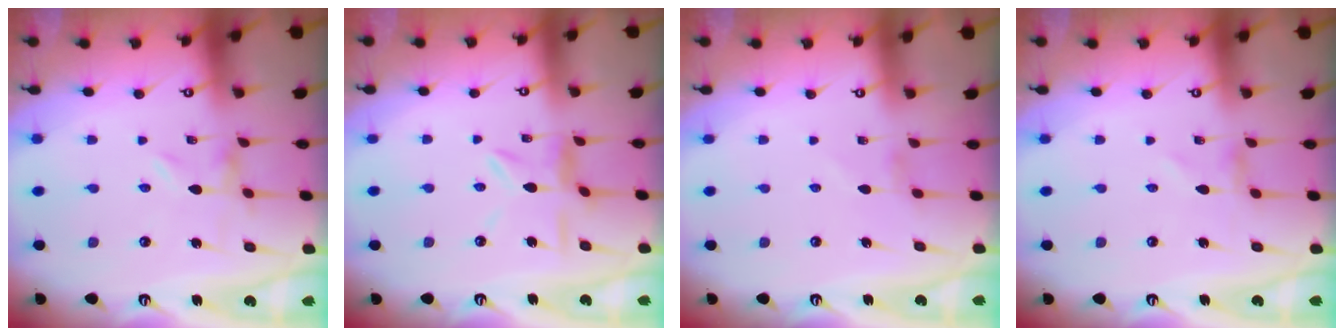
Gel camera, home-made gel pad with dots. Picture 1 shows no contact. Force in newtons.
{"total": 7.6, "press": 7.6, "slide": 0.6}
{"total": 1.8, "press": 1.8, "slide": 0.4}
{"total": 0.0}